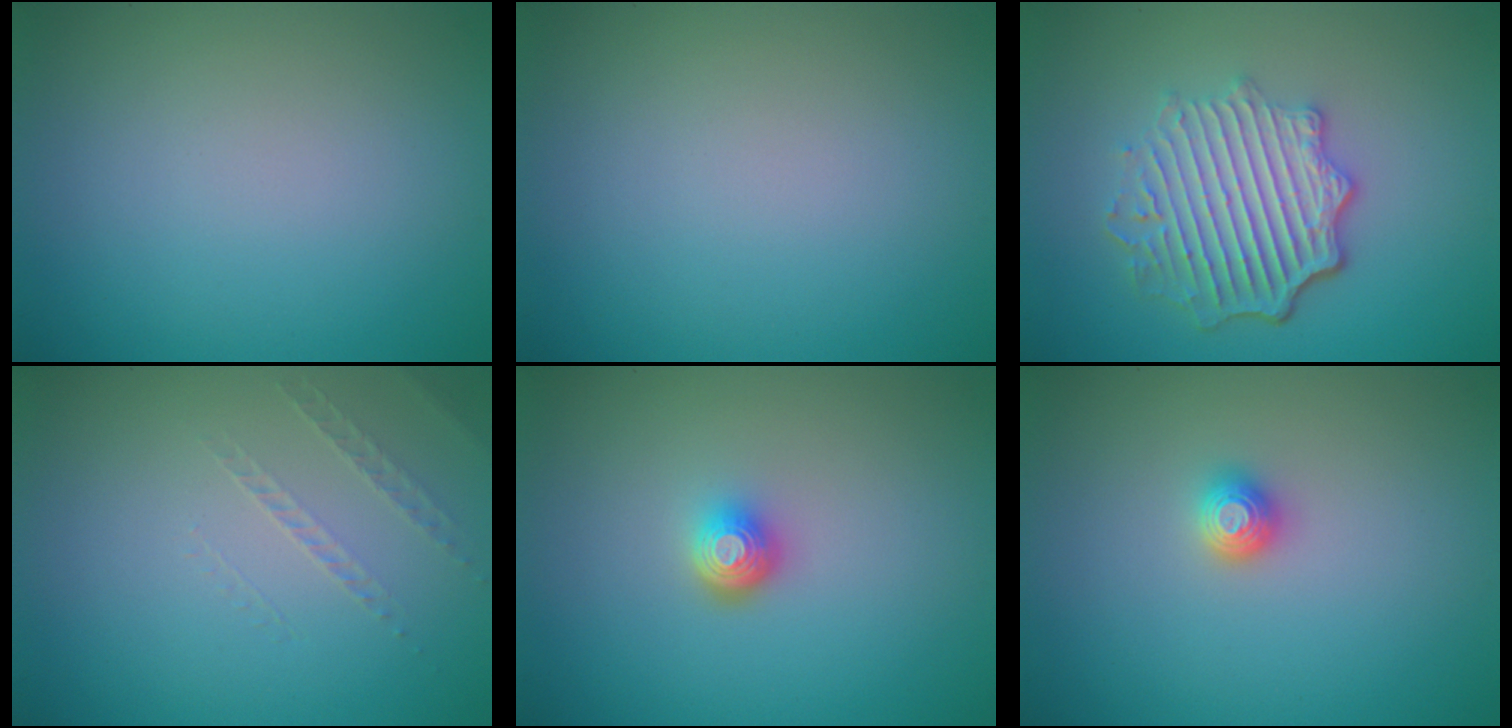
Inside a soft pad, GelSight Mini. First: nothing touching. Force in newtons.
{"total": 0.0}
{"total": 5.9, "press": 4.5, "slide": 3.9}
{"total": 1.0, "press": 0.4, "slide": 0.9}
{"total": 2.0, "press": 1.5, "slide": 1.4}
{"total": 1.3, "press": 1.2, "slide": 0.4}